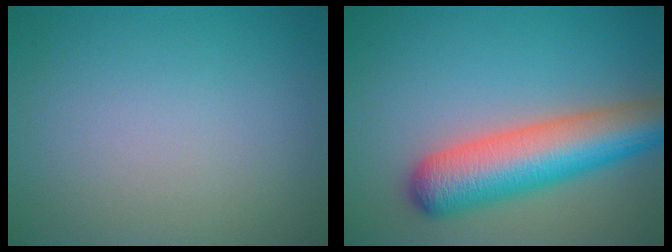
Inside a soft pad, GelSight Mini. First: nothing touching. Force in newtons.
{"total": 8.6, "press": 8.6, "slide": 0.4}